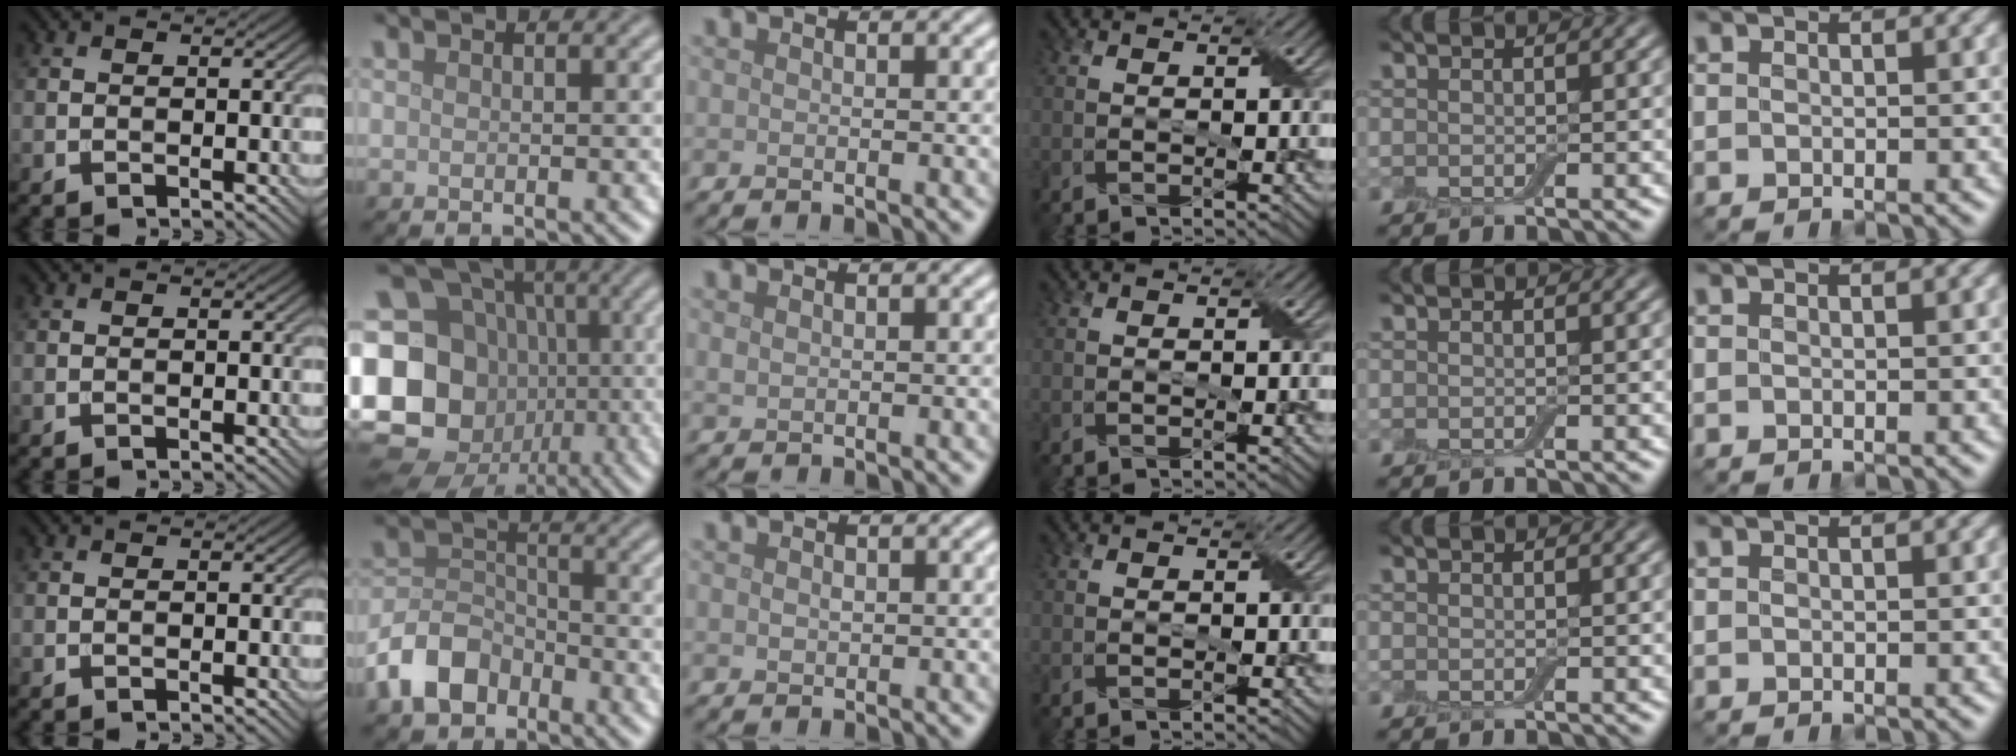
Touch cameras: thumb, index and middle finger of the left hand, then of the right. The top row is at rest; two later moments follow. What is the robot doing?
{"motion": "fold", "object": "aluminum foil"}